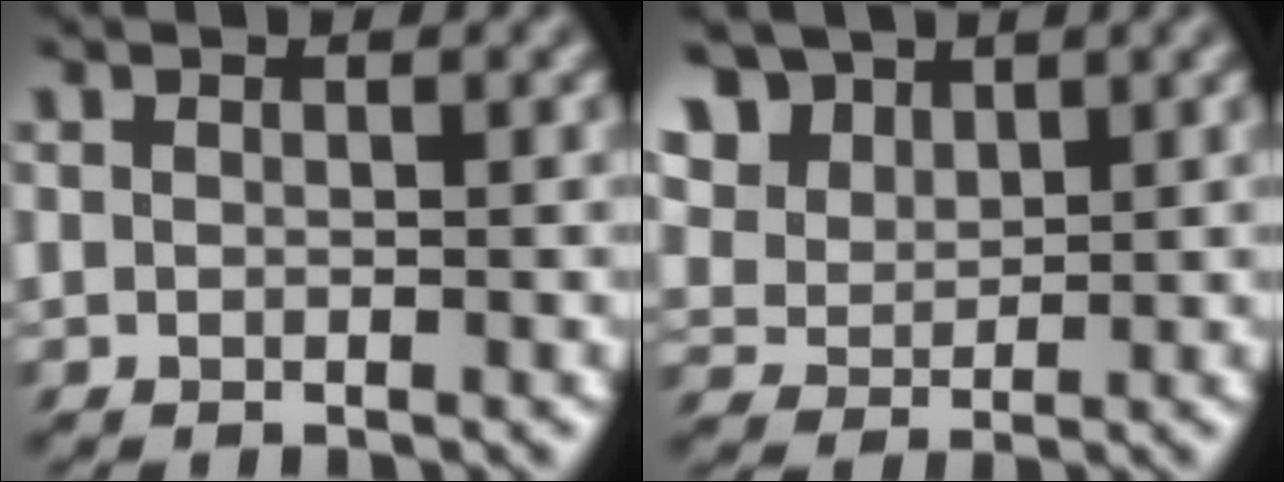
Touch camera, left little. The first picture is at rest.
{"total": 5.6, "force": [3.0, 3.5, 3.2], "torque": [-0.073, 0.020, 0.029]}